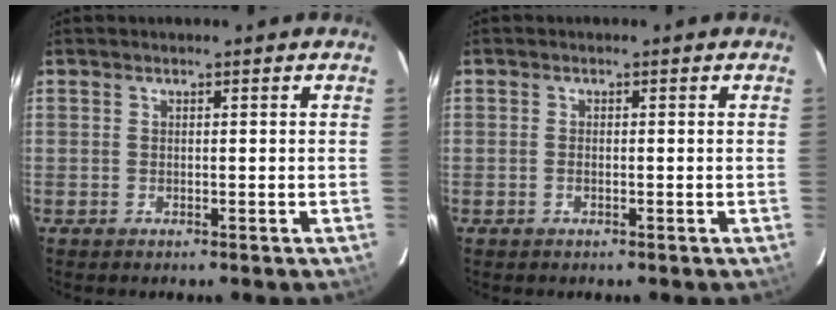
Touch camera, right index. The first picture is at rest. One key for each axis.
{"total": 0.7, "fx": -0.4, "fy": 0.4, "fz": 0.5, "tx": -0.010, "ty": 0.001, "tz": -0.008}